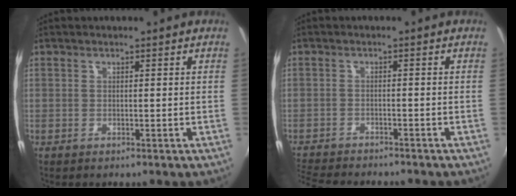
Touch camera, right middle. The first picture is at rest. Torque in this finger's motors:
{"motor_torque": [0.92, -1.22, 0.23, 0.12]}